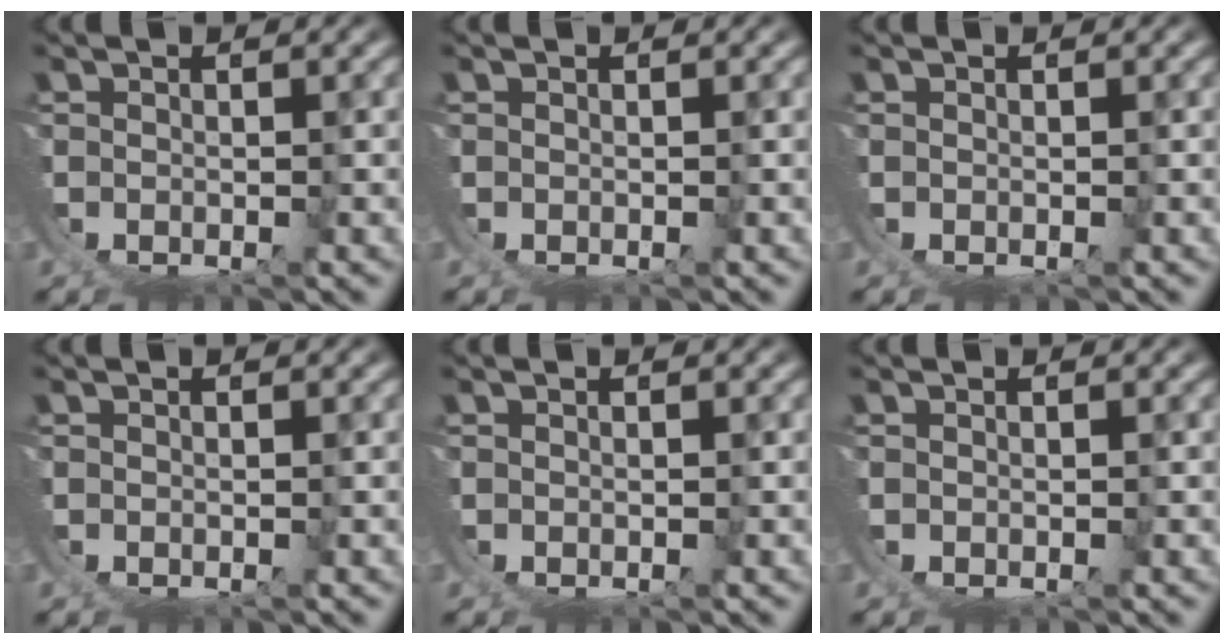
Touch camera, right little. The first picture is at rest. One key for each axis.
{"total": 0.0}
{"total": 0.0}
{"total": 0.0}
{"total": 0.0}
{"total": 0.0}